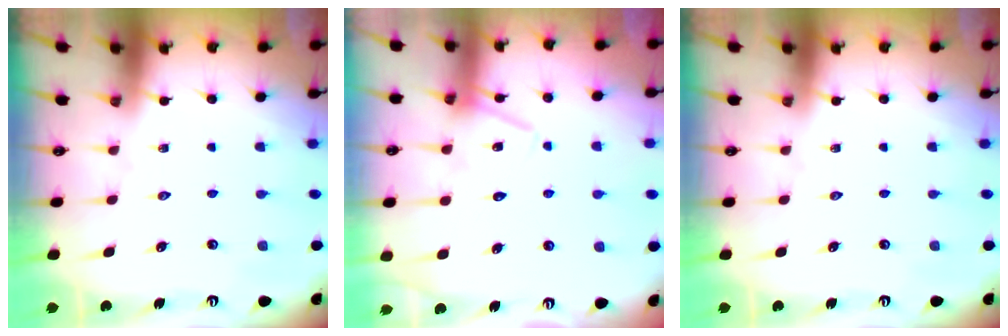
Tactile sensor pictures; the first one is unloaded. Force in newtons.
{"total": 14.1, "press": 14.1, "slide": 1.0}
{"total": 0.0}